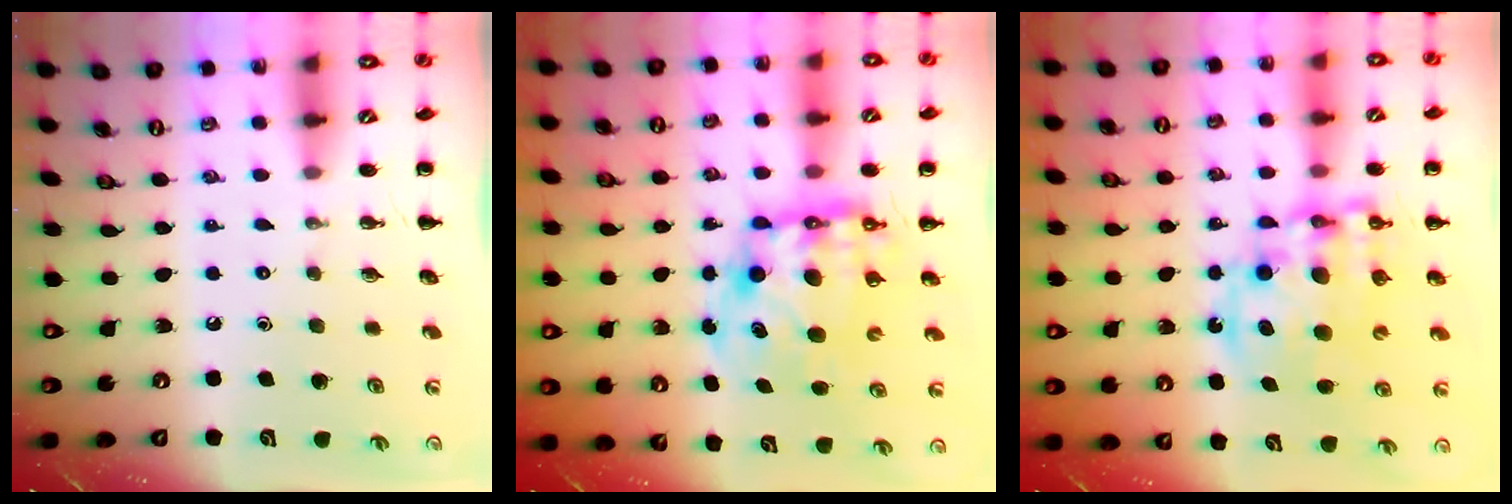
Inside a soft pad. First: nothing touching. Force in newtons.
{"total": 12.1, "press": 11.7, "slide": 3.1}
{"total": 15.0, "press": 14.6, "slide": 3.1}